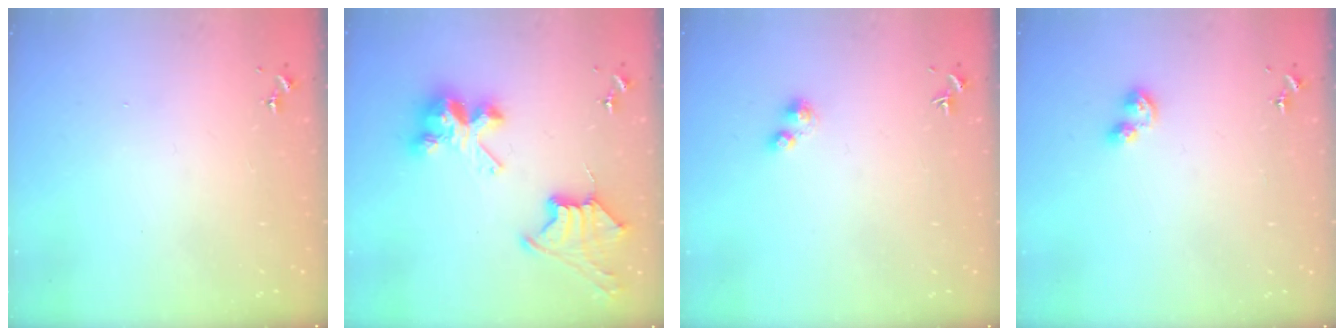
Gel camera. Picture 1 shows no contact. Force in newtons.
{"total": 12.2, "press": 12.1, "slide": 1.0}
{"total": 2.4, "press": 2.3, "slide": 0.3}
{"total": 6.6, "press": 6.6, "slide": 0.8}